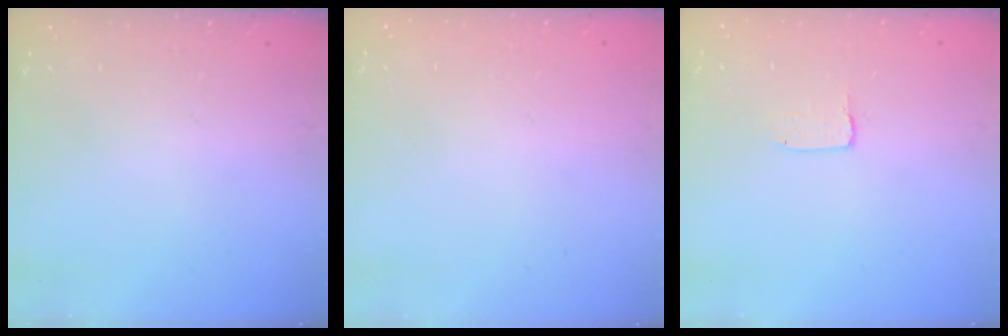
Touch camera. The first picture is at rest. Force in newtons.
{"total": 0.0}
{"total": 2.0, "press": 2.0, "slide": 0.1}